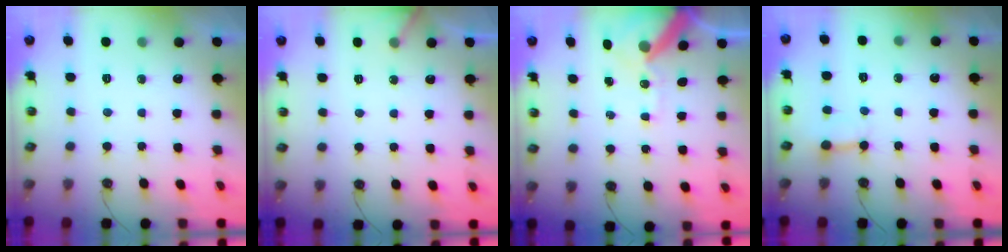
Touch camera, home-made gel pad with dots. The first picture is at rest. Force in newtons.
{"total": 2.7, "press": 2.7, "slide": 0.2}
{"total": 11.1, "press": 10.9, "slide": 1.7}
{"total": 3.0, "press": 3.0, "slide": 0.2}